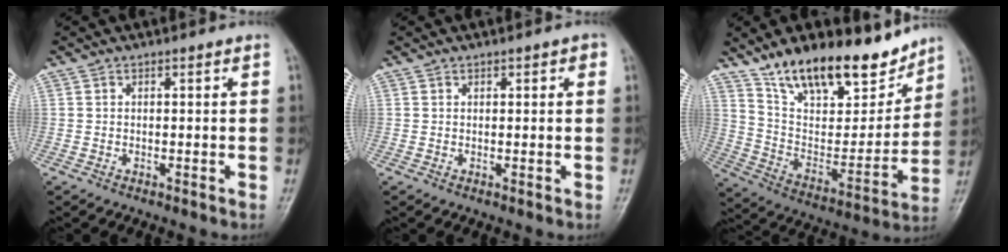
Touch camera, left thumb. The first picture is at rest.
{"total": 1.6, "force": [0.7, 0.7, 1.2], "torque": [-0.011, 0.001, 0.008]}
{"total": 21.9, "force": [16.2, 8.9, 11.8], "torque": [-0.143, -0.082, 0.277]}